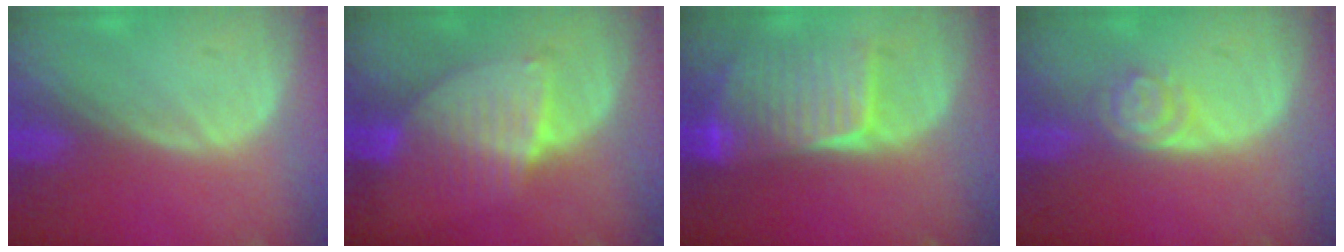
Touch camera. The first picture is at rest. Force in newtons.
{"total": 6.3, "press": 6.3, "slide": 0.2}
{"total": 7.8, "press": 7.7, "slide": 1.7}
{"total": 4.0, "press": 3.3, "slide": 2.1}